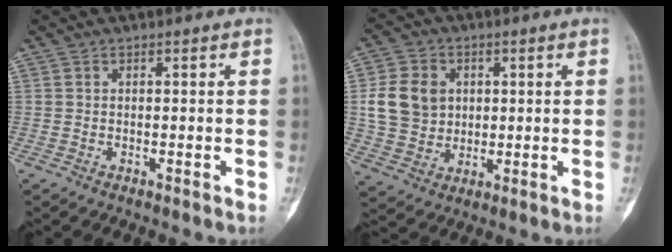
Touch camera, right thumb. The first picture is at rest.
{"total": 10.7, "force": [1.7, 9.0, 5.4], "torque": [-0.077, 0.000, 0.037]}